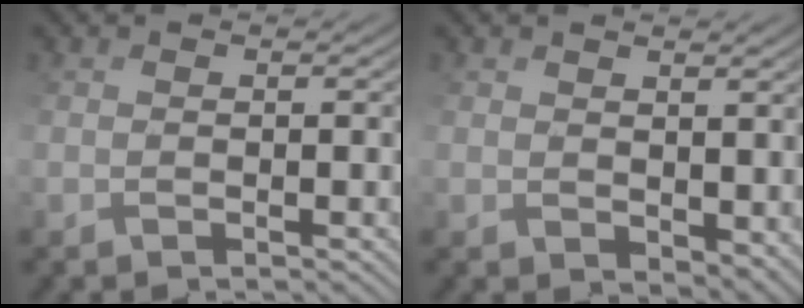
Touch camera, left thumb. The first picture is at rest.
{"total": 5.0, "force": [0.7, 3.9, 3.0], "torque": [-0.083, -0.022, 0.029]}